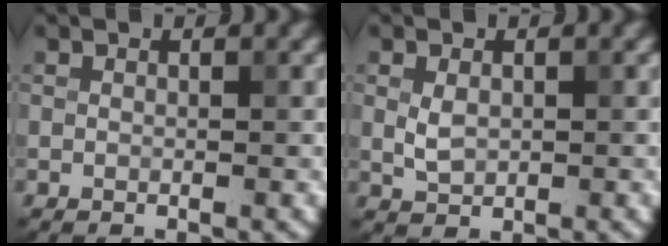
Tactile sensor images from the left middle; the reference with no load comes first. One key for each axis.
{"total": 1.8, "fx": 0.2, "fy": 1.3, "fz": 1.2, "tx": -0.026, "ty": -0.001, "tz": 0.008}